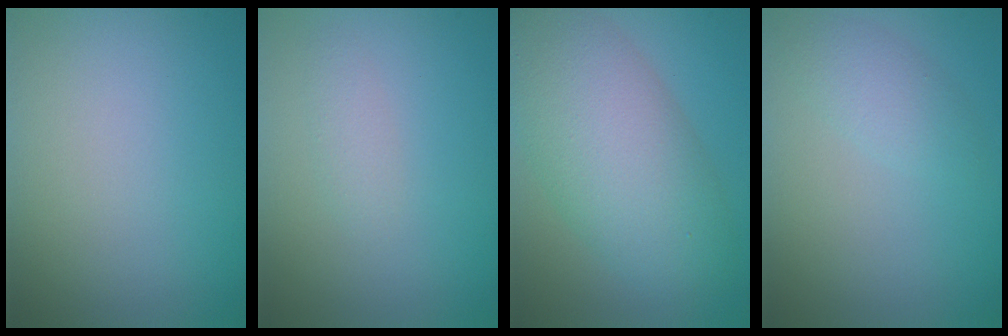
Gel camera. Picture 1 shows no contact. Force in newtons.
{"total": 1.0, "press": 1.0, "slide": 0.0}
{"total": 8.6, "press": 8.6, "slide": 0.6}
{"total": 2.0, "press": 2.0, "slide": 0.1}